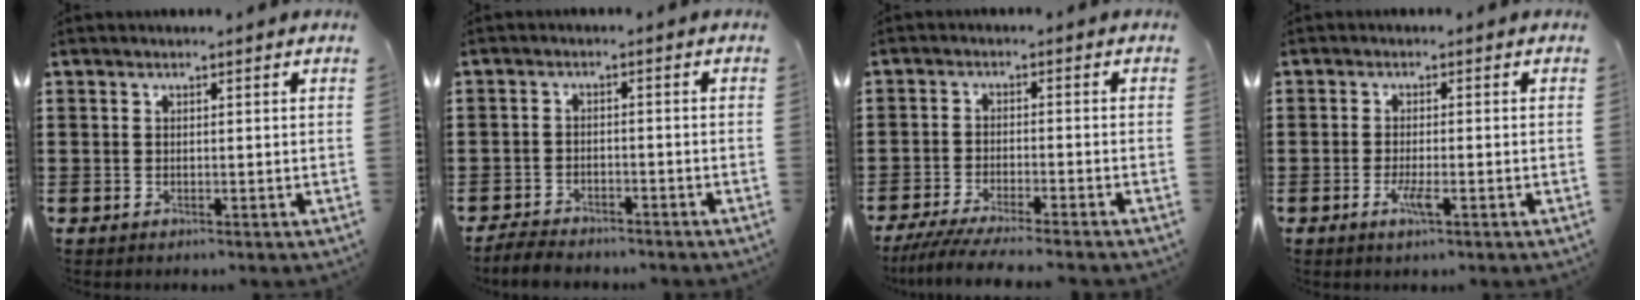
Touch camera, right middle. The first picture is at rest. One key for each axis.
{"total": 3.3, "fx": -3.3, "fy": 0.6, "fz": 0.3, "tx": -0.009, "ty": 0.002, "tz": -0.068}
{"total": 4.4, "fx": -4.1, "fy": -0.2, "fz": 1.6, "tx": -0.041, "ty": -0.016, "tz": -0.082}
{"total": 2.8, "fx": -1.2, "fy": 0.5, "fz": 2.5, "tx": -0.056, "ty": -0.006, "tz": -0.025}